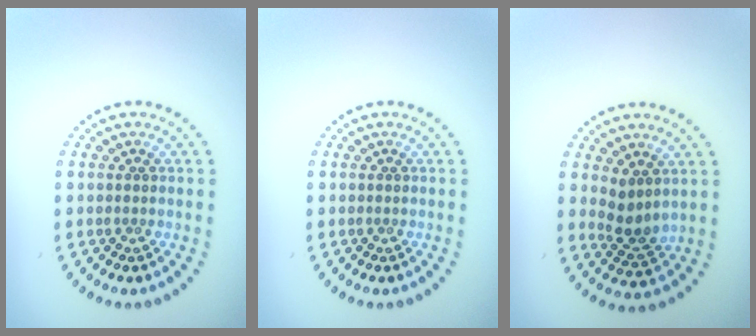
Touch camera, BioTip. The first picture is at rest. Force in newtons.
{"total": 0.0}
{"total": 2.6, "press": 2.0, "slide": 1.6}